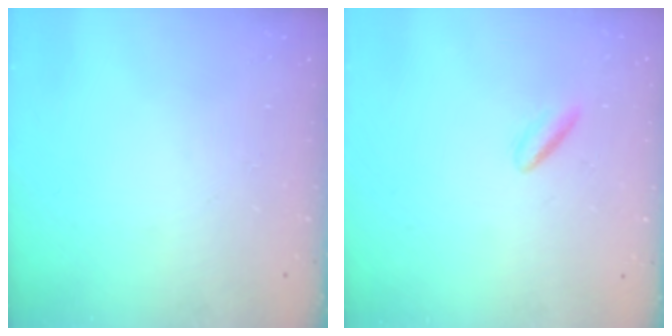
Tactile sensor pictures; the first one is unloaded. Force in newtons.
{"total": 1.8, "press": 1.6, "slide": 0.8}